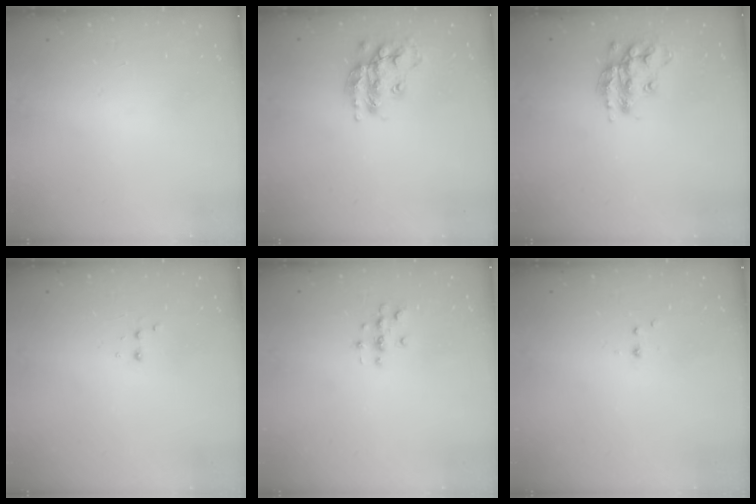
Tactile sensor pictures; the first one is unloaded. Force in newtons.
{"total": 16.3, "press": 16.3, "slide": 0.8}
{"total": 16.1, "press": 16.1, "slide": 1.0}
{"total": 2.9, "press": 2.7, "slide": 1.0}
{"total": 3.0, "press": 3.0, "slide": 0.3}
{"total": 2.2, "press": 1.9, "slide": 1.2}